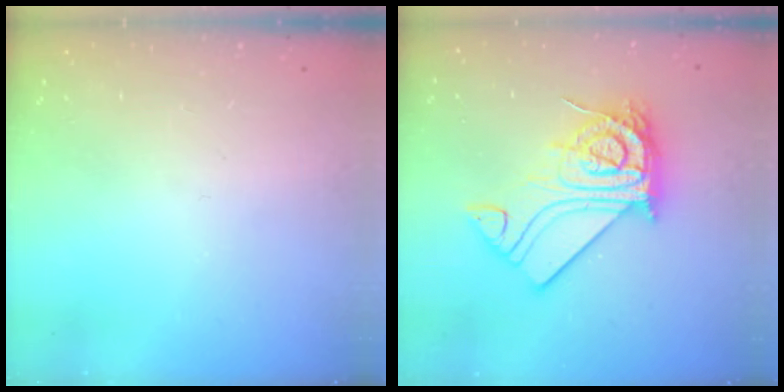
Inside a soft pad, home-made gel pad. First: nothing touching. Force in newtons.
{"total": 21.6, "press": 21.6, "slide": 2.0}